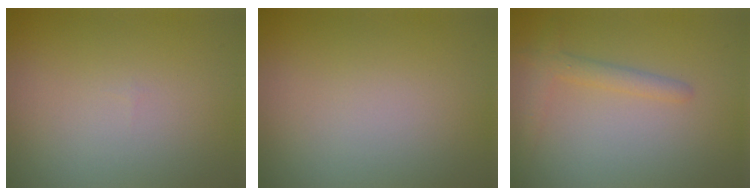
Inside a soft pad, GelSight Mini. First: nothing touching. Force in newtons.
{"total": 0.0}
{"total": 1.9, "press": 1.9, "slide": 0.1}